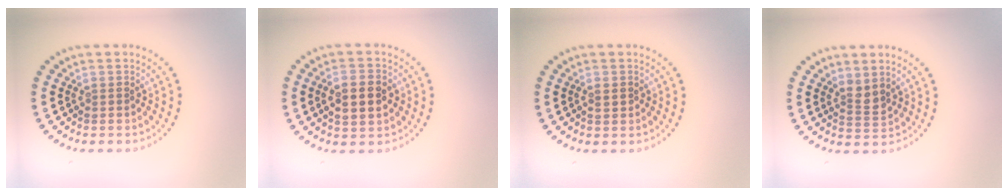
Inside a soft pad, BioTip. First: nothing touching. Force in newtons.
{"total": 4.1, "press": 4.1, "slide": 0.2}
{"total": 0.7, "press": 0.6, "slide": 0.2}
{"total": 1.7, "press": 1.3, "slide": 1.1}